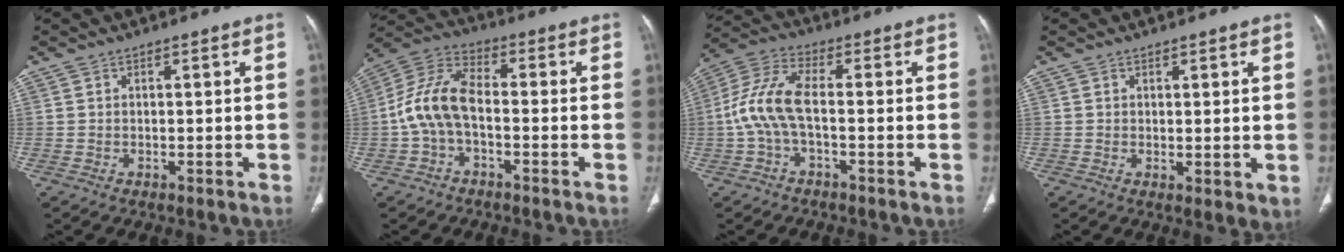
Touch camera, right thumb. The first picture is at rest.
{"total": 10.3, "force": [-1.8, 5.6, 8.5], "torque": [-0.172, 0.035, -0.045]}
{"total": 9.2, "force": [-1.3, 3.8, 8.2], "torque": [-0.189, 0.033, -0.032]}
{"total": 2.7, "force": [0.6, 1.1, 2.4], "torque": [-0.039, -0.015, 0.013]}